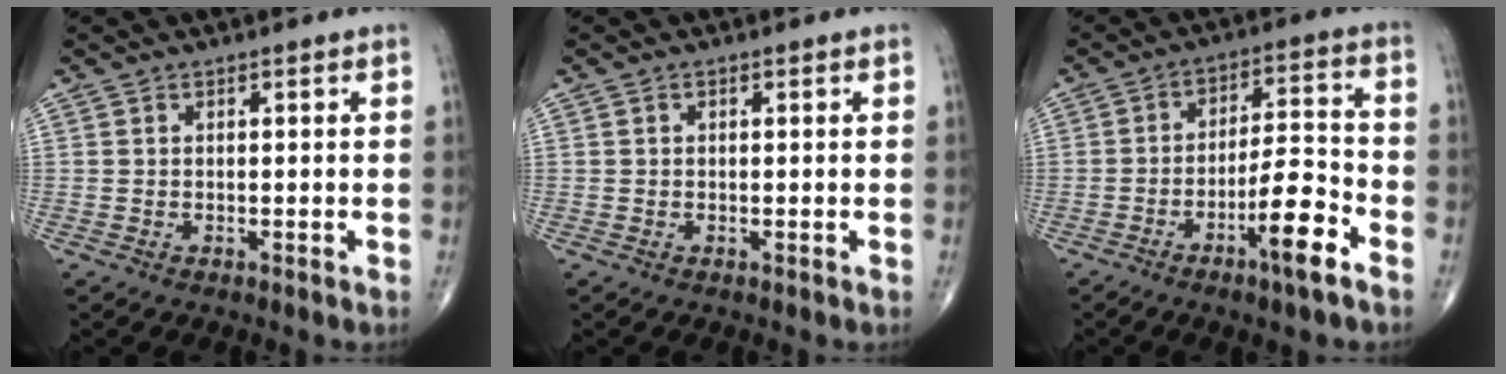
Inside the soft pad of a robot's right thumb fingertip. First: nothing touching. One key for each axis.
{"total": 0.0}
{"total": 10.8, "fx": -5.5, "fy": 1.9, "fz": 9.1, "tx": -0.150, "ty": 0.035, "tz": -0.091}